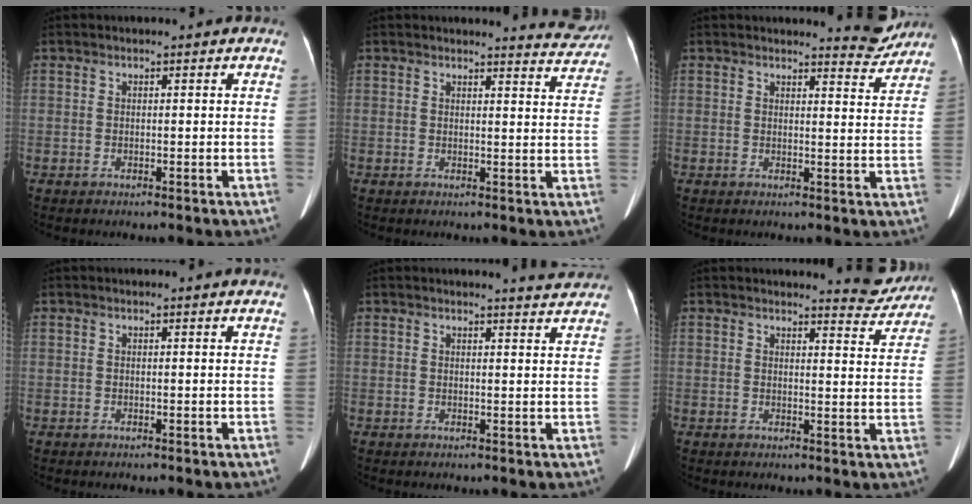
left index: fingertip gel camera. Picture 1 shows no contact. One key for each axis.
{"total": 5.3, "fx": 5.3, "fy": 0.2, "fz": -0.2, "tx": 0.004, "ty": -0.028, "tz": 0.042}
{"total": 4.2, "fx": 4.2, "fy": 0.4, "fz": 0.0, "tx": 0.001, "ty": -0.028, "tz": 0.040}
{"total": 1.2, "fx": 1.2, "fy": -0.1, "fz": 0.3, "tx": -0.016, "ty": -0.004, "tz": 0.011}
{"total": 3.4, "fx": 3.3, "fy": -0.2, "fz": 0.5, "tx": -0.012, "ty": -0.009, "tz": 0.029}
{"total": 5.6, "fx": 5.5, "fy": 0.6, "fz": 0.2, "tx": 0.002, "ty": -0.028, "tz": 0.053}